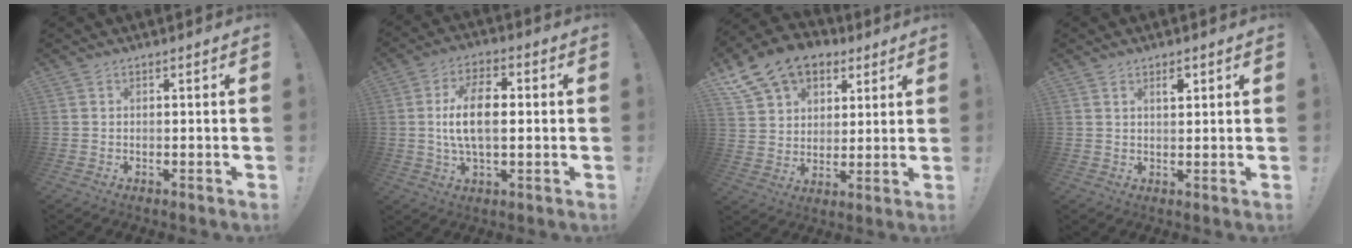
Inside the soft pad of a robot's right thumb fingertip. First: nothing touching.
{"total": 12.3, "force": [0.5, 6.2, 10.5], "torque": [-0.181, 0.004, 0.008]}
{"total": 15.0, "force": [9.0, 10.5, 5.8], "torque": [-0.102, -0.042, 0.177]}
{"total": 2.7, "force": [1.7, 1.1, 1.8], "torque": [-0.009, -0.010, 0.023]}